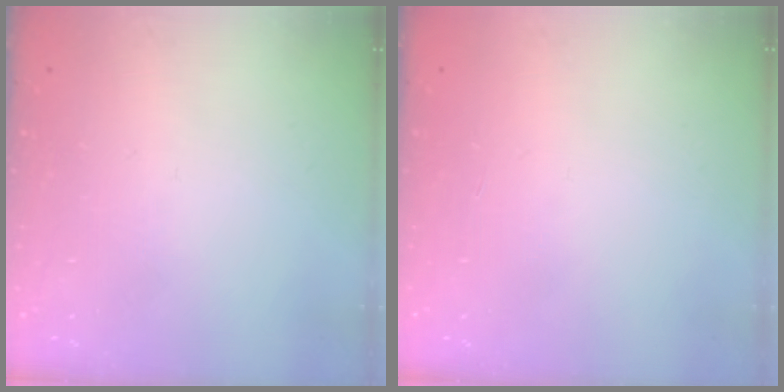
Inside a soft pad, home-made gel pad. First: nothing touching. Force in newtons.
{"total": 0.0}